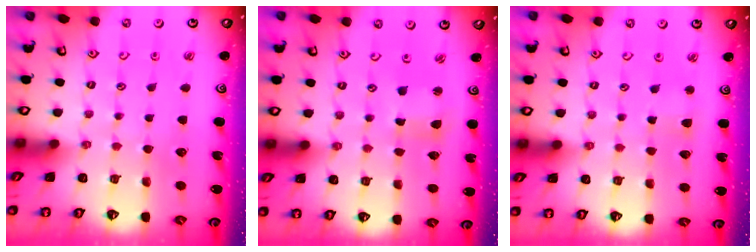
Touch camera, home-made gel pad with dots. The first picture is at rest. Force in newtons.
{"total": 2.4, "press": 2.4, "slide": 0.3}
{"total": 2.9, "press": 2.8, "slide": 0.4}